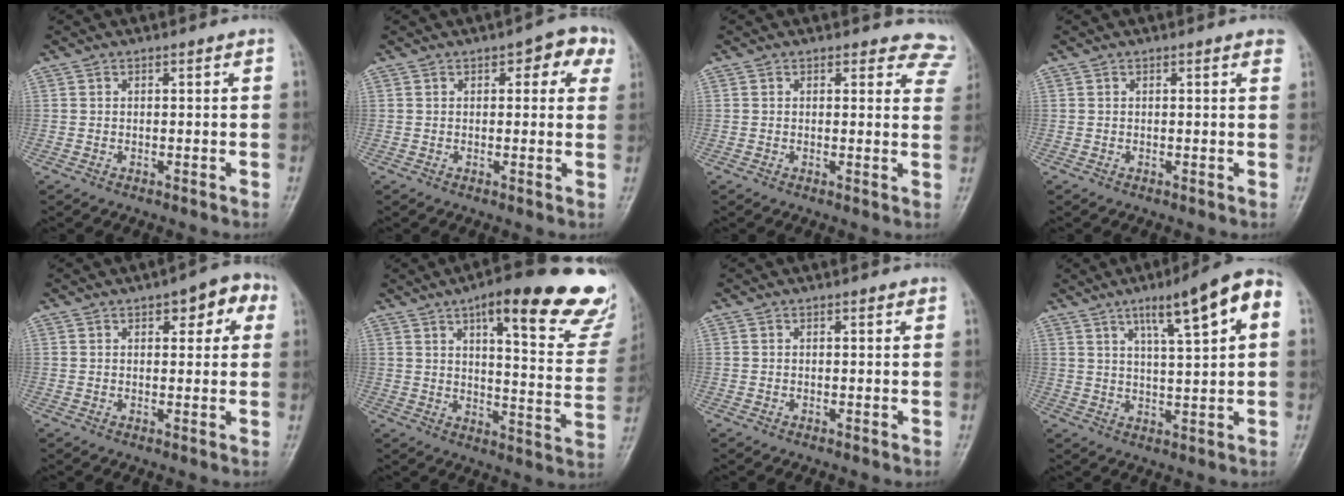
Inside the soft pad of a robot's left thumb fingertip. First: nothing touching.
{"total": 5.8, "force": [2.6, 2.9, 4.4], "torque": [-0.018, 0.000, 0.019]}
{"total": 7.1, "force": [6.5, 3.0, 0.0], "torque": [0.057, -0.031, 0.034]}
{"total": 1.6, "force": [1.1, 0.4, 1.0], "torque": [-0.009, 0.001, 0.009]}
{"total": 6.8, "force": [3.0, 3.3, 5.1], "torque": [-0.032, 0.001, 0.028]}
{"total": 25.4, "force": [15.7, 6.6, 18.8], "torque": [-0.211, -0.058, 0.198]}
{"total": 0.8, "force": [0.6, 0.2, 0.4], "torque": [-0.007, -0.002, 0.006]}
{"total": 12.4, "force": [5.2, 2.2, 11.1], "torque": [-0.157, 0.000, 0.075]}